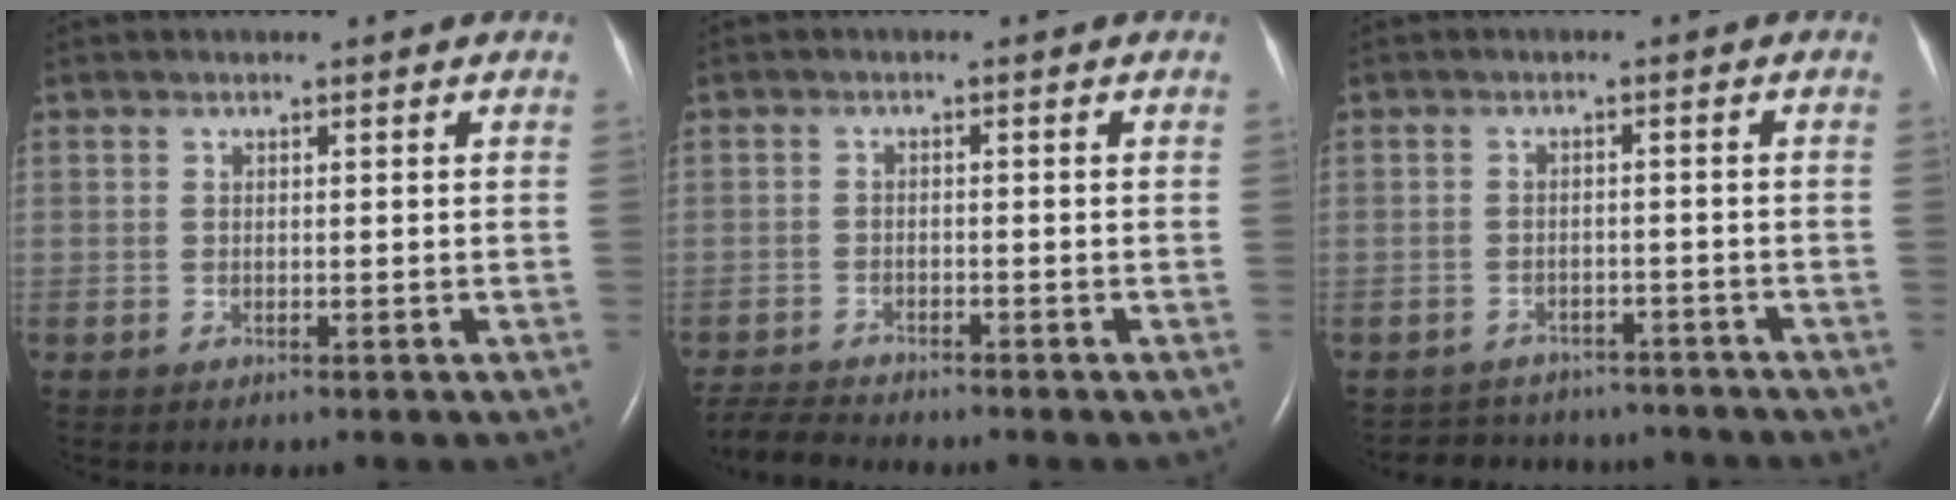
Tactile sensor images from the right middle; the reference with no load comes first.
{"total": 5.0, "force": [-4.9, 0.2, 0.7], "torque": [-0.015, -0.018, -0.087]}
{"total": 9.8, "force": [-9.0, 3.8, 1.3], "torque": [-0.027, 0.016, -0.107]}